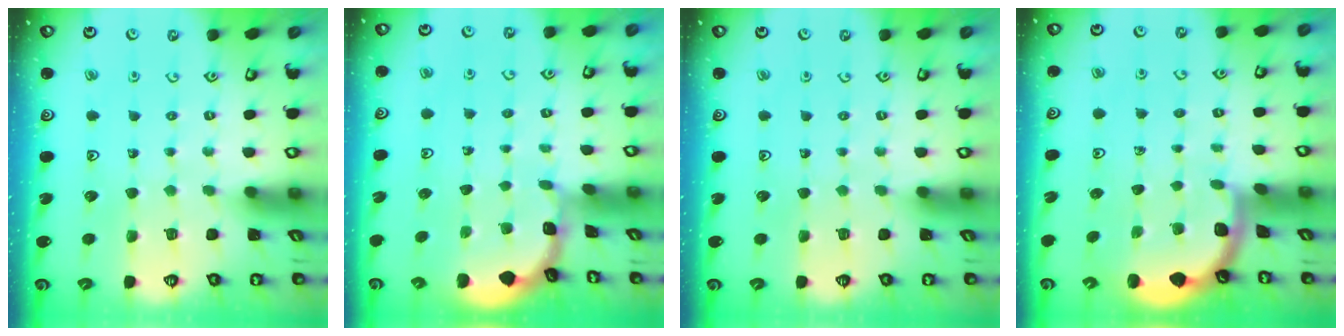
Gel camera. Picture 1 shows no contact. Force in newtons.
{"total": 1.1, "press": 1.1, "slide": 0.1}
{"total": 0.0}
{"total": 1.7, "press": 1.7, "slide": 0.1}